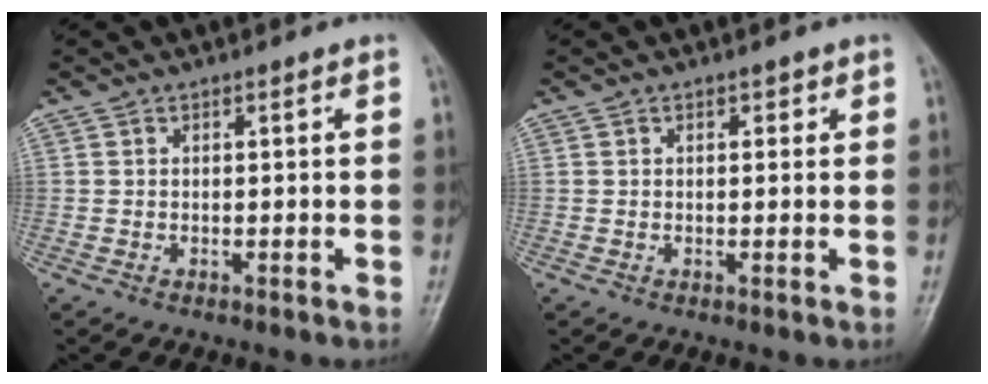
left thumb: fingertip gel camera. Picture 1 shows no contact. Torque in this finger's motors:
{"motor_torque": [-0.25, -0.05, -0.19, -0.05, -0.03]}